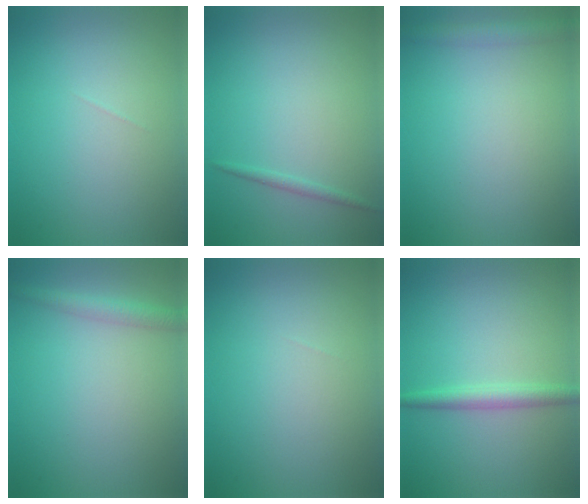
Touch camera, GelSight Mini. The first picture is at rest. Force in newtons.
{"total": 0.8, "press": 0.8, "slide": 0.1}
{"total": 2.1, "press": 2.1, "slide": 0.1}
{"total": 2.0, "press": 2.0, "slide": 0.1}
{"total": 0.0}
{"total": 2.2, "press": 2.2, "slide": 0.0}